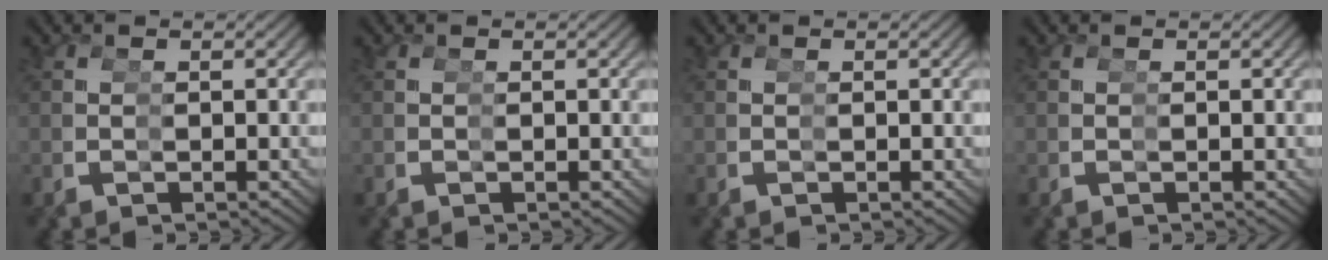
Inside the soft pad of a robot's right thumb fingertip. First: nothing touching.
{"total": 0.0}
{"total": 0.0}
{"total": 0.0}